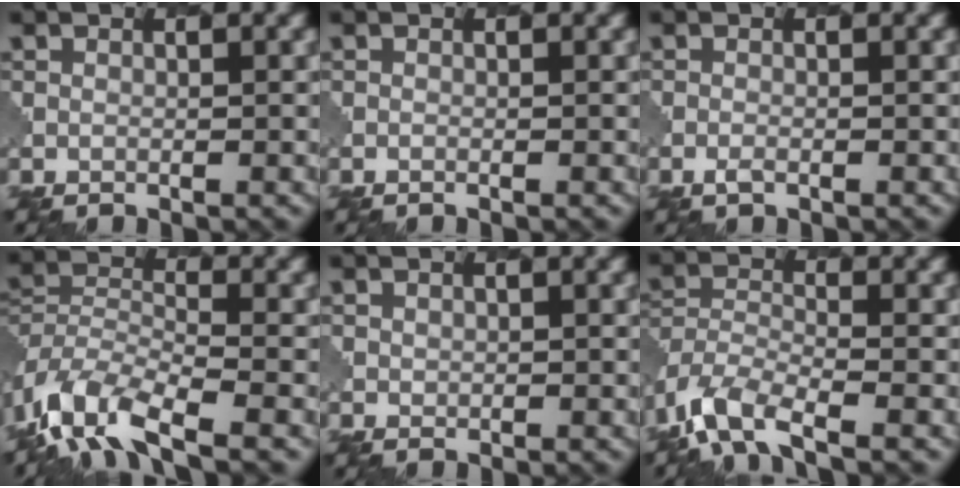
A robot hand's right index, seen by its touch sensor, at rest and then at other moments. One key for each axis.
{"total": 0.0}
{"total": 0.6, "fx": -0.3, "fy": 0.3, "fz": 0.4, "tx": -0.012, "ty": -0.001, "tz": -0.008}
{"total": 9.0, "fx": -6.1, "fy": 3.9, "fz": 5.3, "tx": -0.102, "ty": -0.009, "tz": -0.123}
{"total": 0.8, "fx": 0.3, "fy": 0.7, "fz": 0.3, "tx": -0.006, "ty": -0.005, "tz": 0.007}
{"total": 6.4, "fx": -4.3, "fy": 2.6, "fz": 4.0, "tx": -0.078, "ty": -0.008, "tz": -0.091}